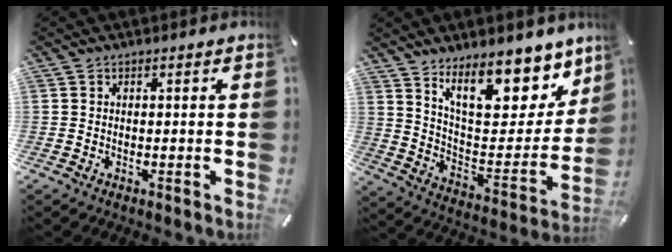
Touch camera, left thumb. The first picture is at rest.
{"total": 19.3, "force": [13.7, 8.4, 10.6], "torque": [-0.150, -0.098, 0.235]}